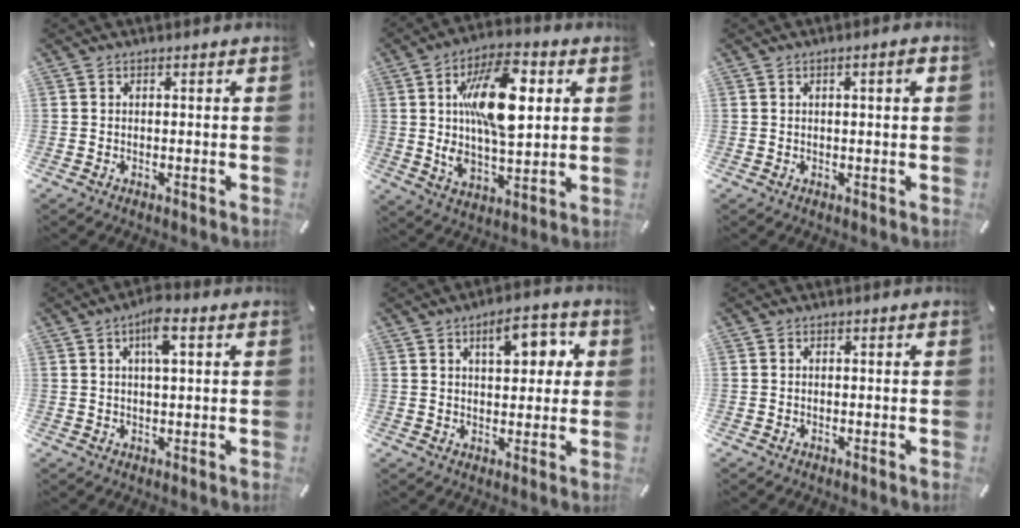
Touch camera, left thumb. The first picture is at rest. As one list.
[{"total": 19.0, "force": [4.7, 9.5, 15.8], "torque": [-0.283, -0.002, 0.073]}, {"total": 2.2, "force": [0.6, 0.3, 2.1], "torque": [-0.038, 0.004, 0.008]}, {"total": 5.4, "force": [2.0, 1.5, 4.8], "torque": [-0.090, 0.005, 0.031]}, {"total": 8.8, "force": [3.4, 4.7, 6.5], "torque": [-0.080, -0.009, 0.049]}, {"total": 0.0}]